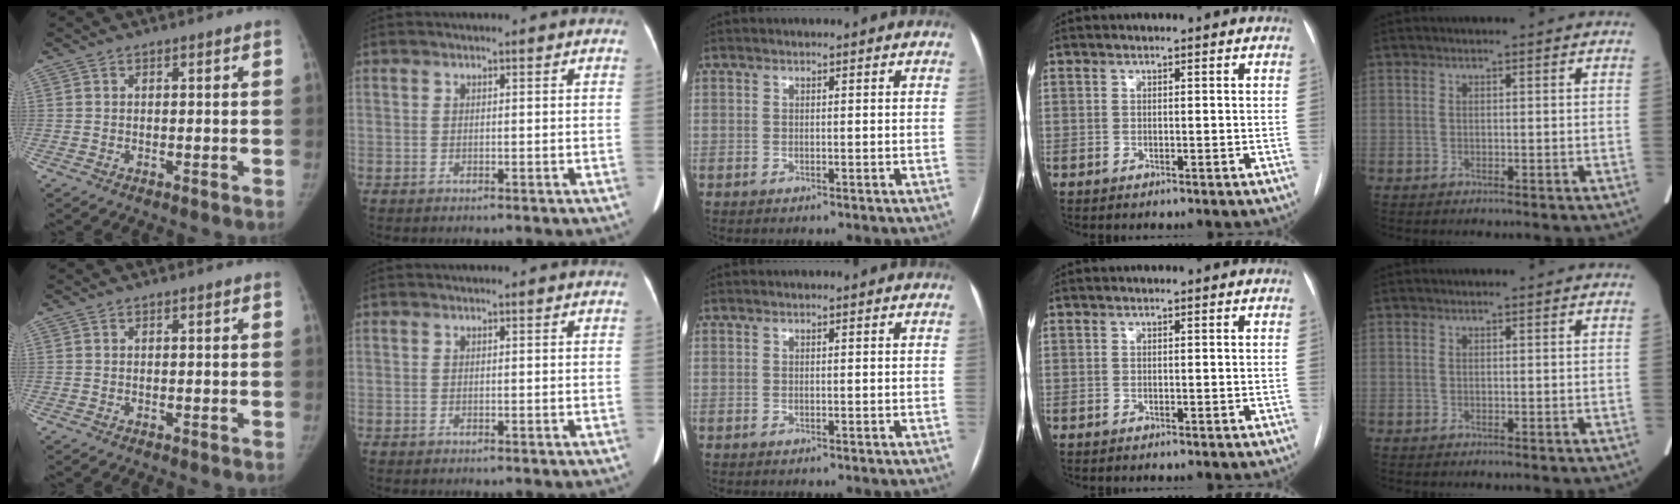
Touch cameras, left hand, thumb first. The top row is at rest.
{}